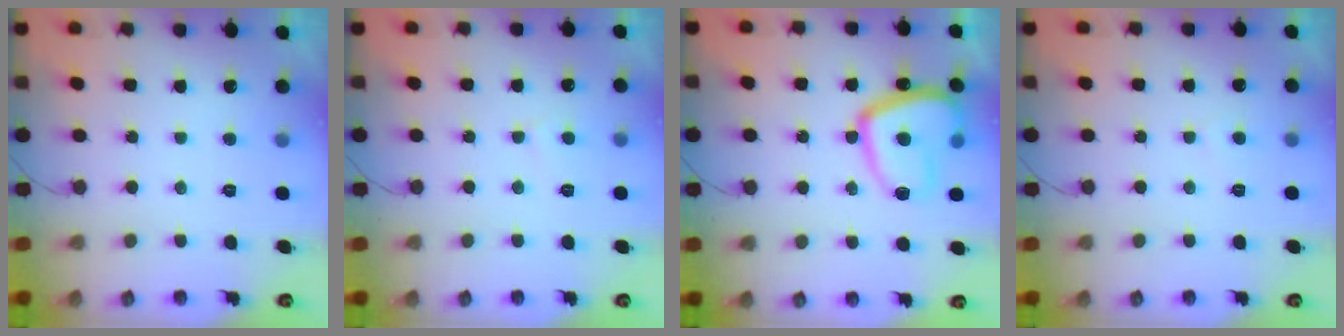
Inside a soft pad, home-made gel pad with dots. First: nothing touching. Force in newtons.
{"total": 2.3, "press": 2.3, "slide": 0.2}
{"total": 16.8, "press": 16.7, "slide": 1.8}
{"total": 2.9, "press": 2.9, "slide": 0.4}